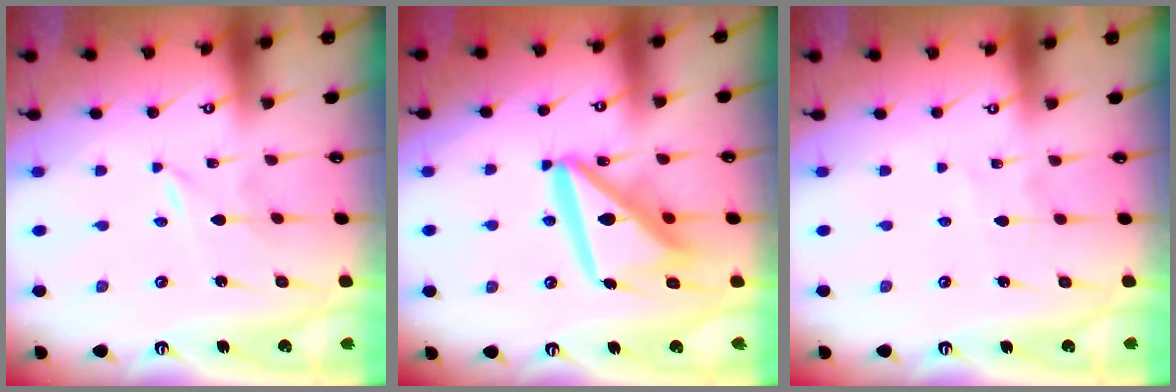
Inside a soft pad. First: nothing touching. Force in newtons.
{"total": 17.9, "press": 17.8, "slide": 2.2}
{"total": 2.6, "press": 2.6, "slide": 0.3}